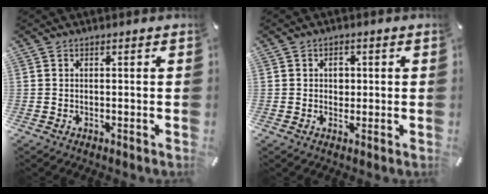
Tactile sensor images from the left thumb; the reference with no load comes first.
{"total": 2.8, "force": [0.2, 2.4, 1.5], "torque": [-0.008, -0.003, -0.004]}